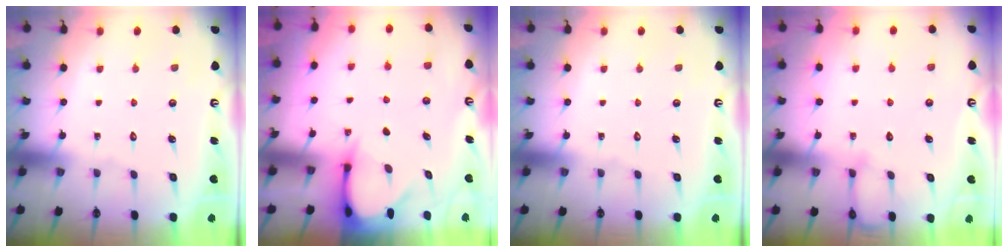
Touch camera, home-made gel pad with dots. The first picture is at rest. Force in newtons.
{"total": 3.7, "press": 3.7, "slide": 0.3}
{"total": 0.0}
{"total": 4.5, "press": 4.5, "slide": 0.4}